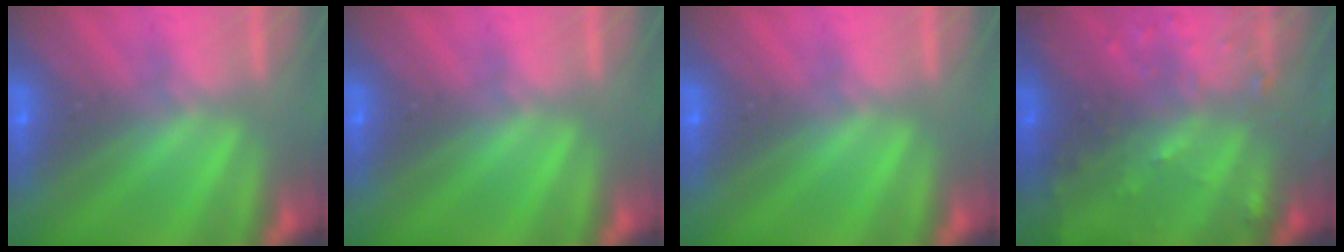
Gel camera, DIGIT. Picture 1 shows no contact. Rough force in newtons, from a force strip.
{"total": 0.0}
{"total": 0.0}
{"total": 5.9}